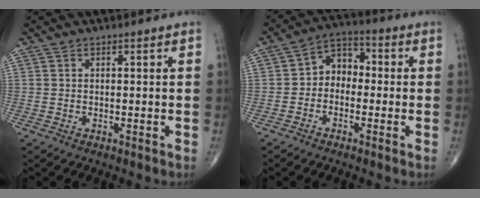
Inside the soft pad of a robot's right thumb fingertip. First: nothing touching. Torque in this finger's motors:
{"motor_torque": [-0.07, 0.00, -0.08, -0.01, -0.04]}